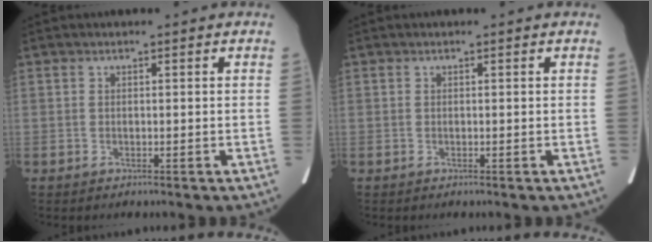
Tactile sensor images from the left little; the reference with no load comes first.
{"total": 0.0}